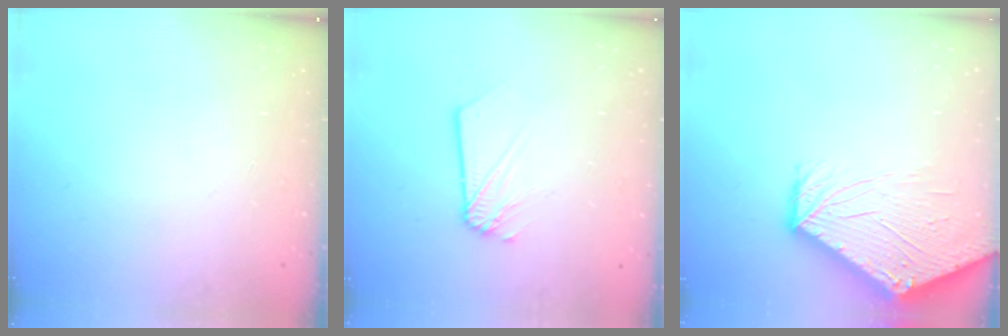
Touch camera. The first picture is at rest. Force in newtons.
{"total": 2.5, "press": 2.5, "slide": 0.1}
{"total": 11.1, "press": 11.0, "slide": 1.3}